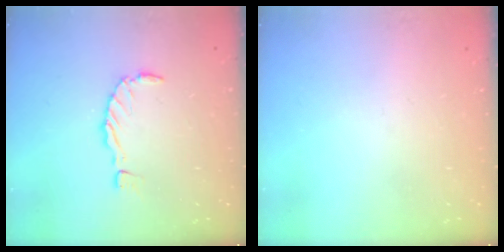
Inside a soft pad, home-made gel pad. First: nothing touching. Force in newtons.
{"total": 0.0}